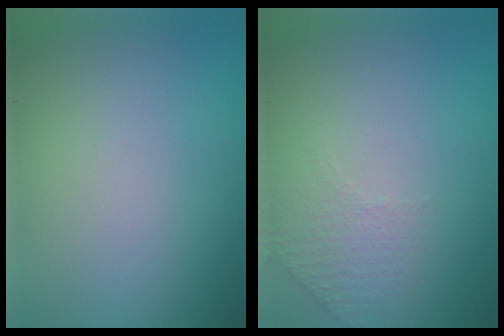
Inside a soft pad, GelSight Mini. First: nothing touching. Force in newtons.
{"total": 1.3, "press": 0.8, "slide": 1.1}